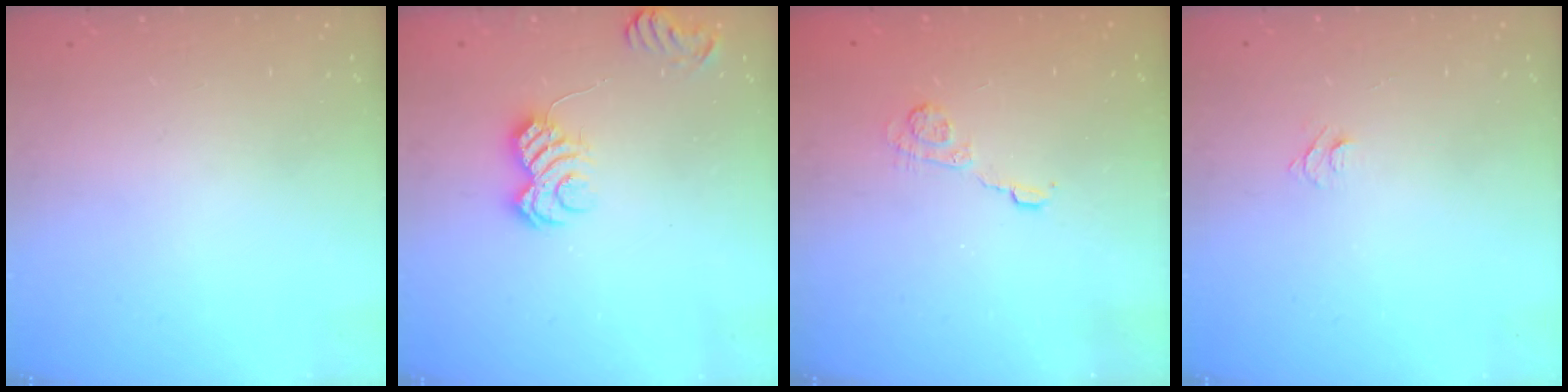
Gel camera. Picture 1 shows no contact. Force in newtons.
{"total": 5.8, "press": 5.7, "slide": 1.4}
{"total": 4.1, "press": 4.1, "slide": 0.7}
{"total": 4.2, "press": 4.2, "slide": 0.5}